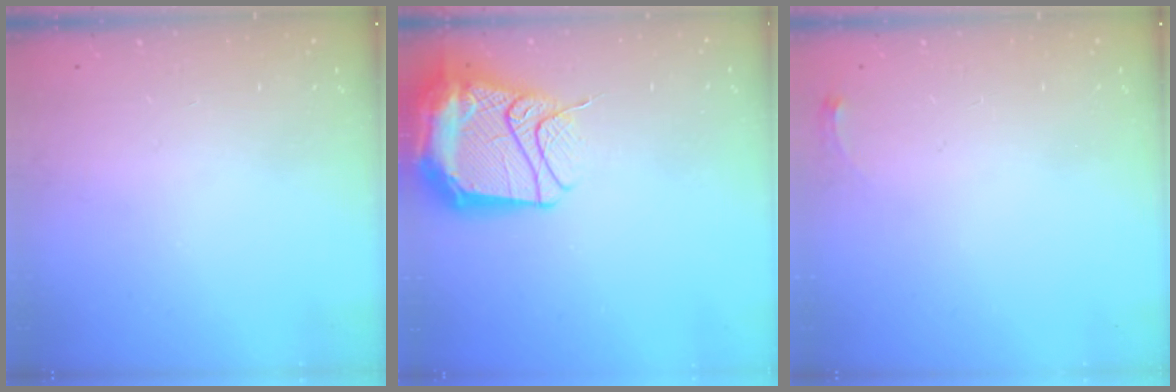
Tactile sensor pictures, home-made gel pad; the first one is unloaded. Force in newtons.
{"total": 24.0, "press": 20.5, "slide": 12.5}
{"total": 2.8, "press": 2.8, "slide": 0.4}